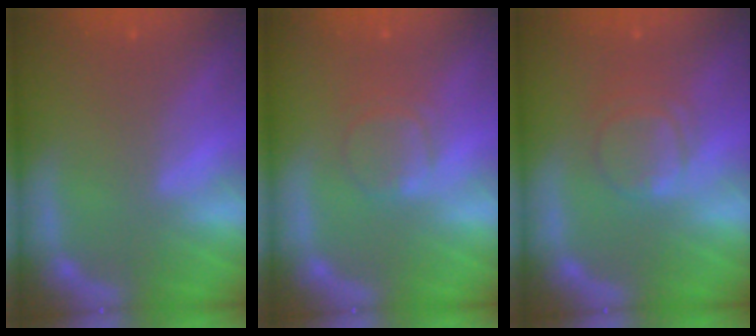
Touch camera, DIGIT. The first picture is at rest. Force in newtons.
{"total": 3.0}
{"total": 4.0}